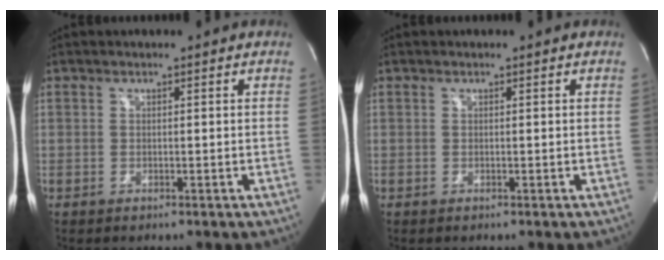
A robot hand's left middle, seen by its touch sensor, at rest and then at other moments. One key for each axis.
{"total": 0.0}